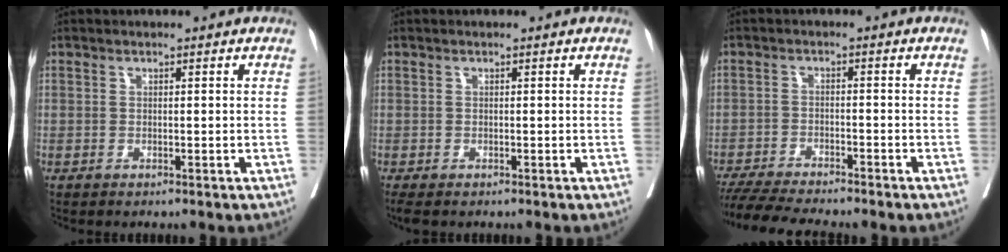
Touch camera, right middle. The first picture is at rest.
{"total": 2.4, "force": [-1.9, 0.7, 1.2], "torque": [-0.018, -0.010, -0.027]}
{"total": 9.3, "force": [-8.4, -0.2, 4.0], "torque": [-0.058, -0.020, -0.133]}